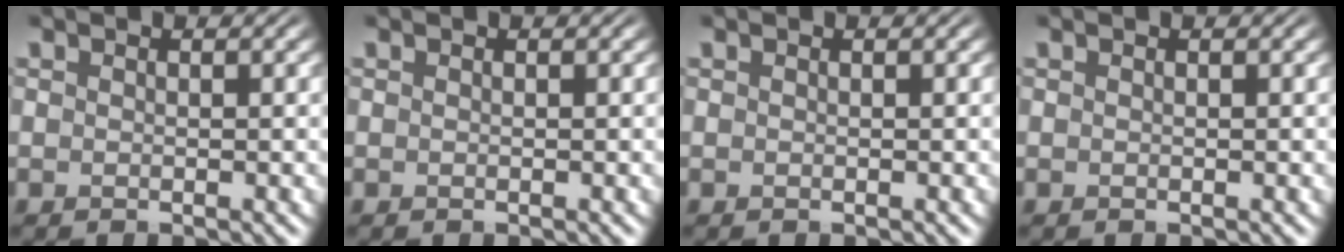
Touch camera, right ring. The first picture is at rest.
{"total": 0.0}
{"total": 0.0}
{"total": 0.0}